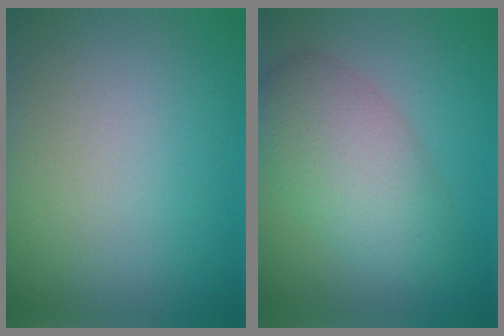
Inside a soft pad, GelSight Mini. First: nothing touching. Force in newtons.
{"total": 6.0, "press": 6.0, "slide": 0.1}